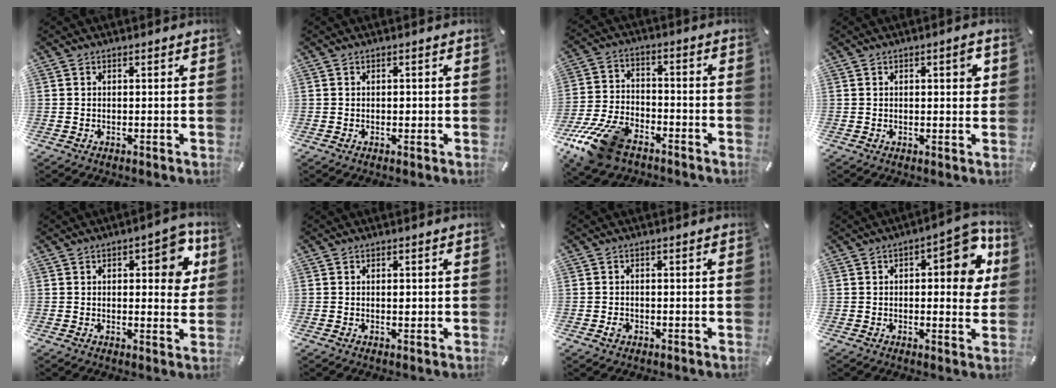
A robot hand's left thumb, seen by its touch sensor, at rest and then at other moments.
{"total": 0.8, "force": [-0.1, 0.6, 0.5], "torque": [-0.009, 0.002, -0.003]}
{"total": 14.2, "force": [-9.2, 7.6, 7.6], "torque": [-0.147, 0.050, -0.163]}
{"total": 3.0, "force": [0.9, 1.3, 2.6], "torque": [-0.037, 0.000, 0.009]}
{"total": 9.1, "force": [2.7, 4.8, 7.3], "torque": [-0.077, -0.010, 0.038]}
{"total": 1.2, "force": [0.0, 0.7, 0.9], "torque": [-0.011, -0.002, -0.002]}
{"total": 1.7, "force": [-0.5, 1.4, 0.8], "torque": [-0.016, 0.003, -0.011]}
{"total": 11.7, "force": [3.3, 5.6, 9.7], "torque": [-0.099, -0.025, 0.049]}